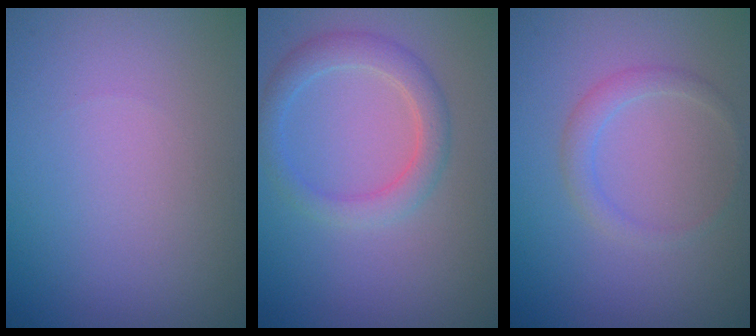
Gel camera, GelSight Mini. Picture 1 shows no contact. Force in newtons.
{"total": 2.8, "press": 2.8, "slide": 0.1}
{"total": 1.6, "press": 1.6, "slide": 0.1}